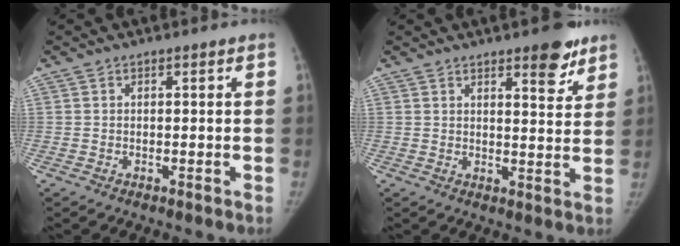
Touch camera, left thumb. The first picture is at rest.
{"total": 7.2, "force": [4.8, 2.4, 4.9], "torque": [-0.042, -0.029, 0.061]}